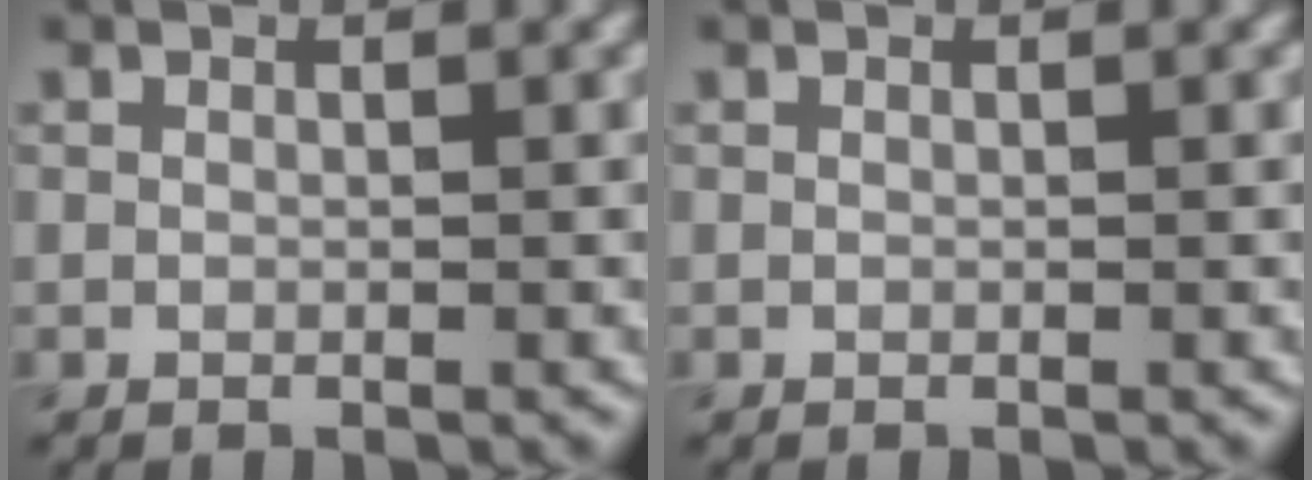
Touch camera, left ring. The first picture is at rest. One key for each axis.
{"total": 0.0}